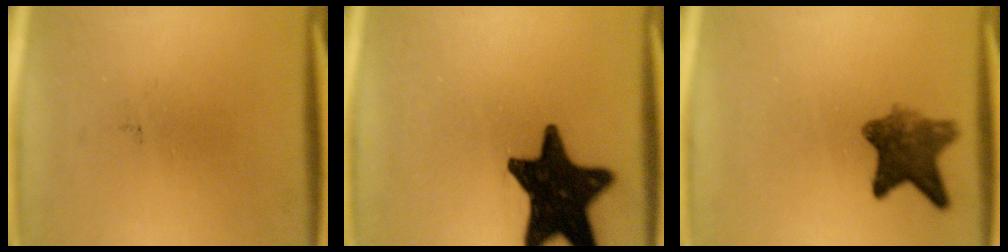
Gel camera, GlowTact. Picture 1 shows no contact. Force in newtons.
{"total": 18.6}
{"total": 7.3}